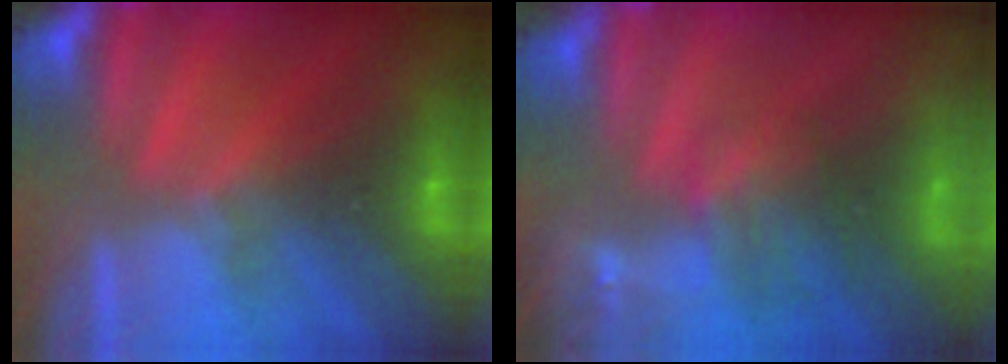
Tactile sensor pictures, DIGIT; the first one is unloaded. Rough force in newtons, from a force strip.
{"total": 3.4}